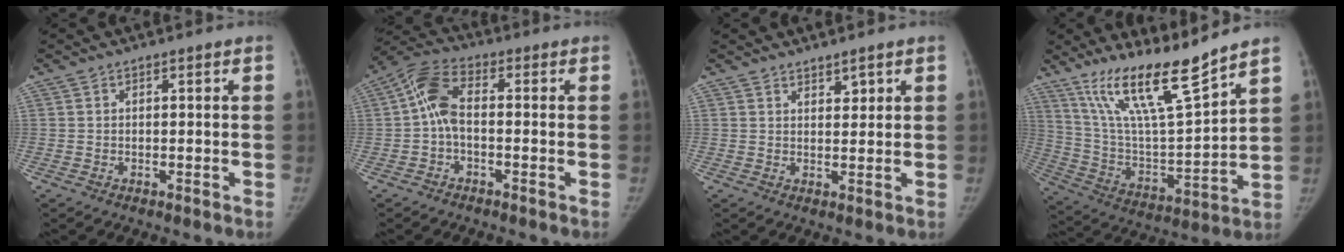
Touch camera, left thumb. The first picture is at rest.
{"total": 7.4, "force": [-0.4, 4.0, 6.2], "torque": [-0.122, 0.026, -0.021]}
{"total": 2.1, "force": [1.6, 0.9, 0.9], "torque": [-0.003, -0.012, 0.027]}
{"total": 17.6, "force": [13.5, 1.8, 11.2], "torque": [-0.178, -0.076, 0.256]}